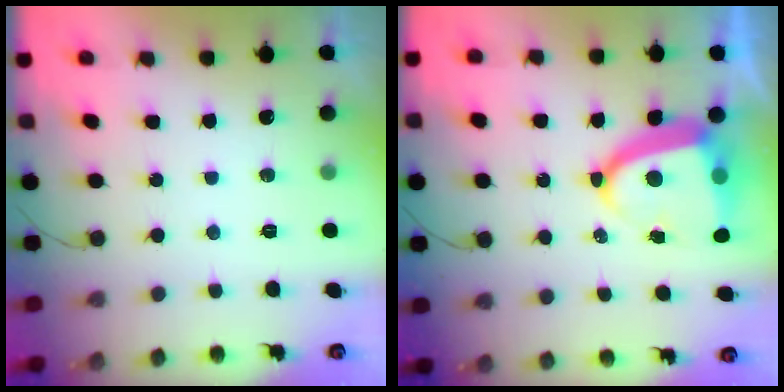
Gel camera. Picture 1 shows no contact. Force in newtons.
{"total": 11.9, "press": 11.7, "slide": 1.9}